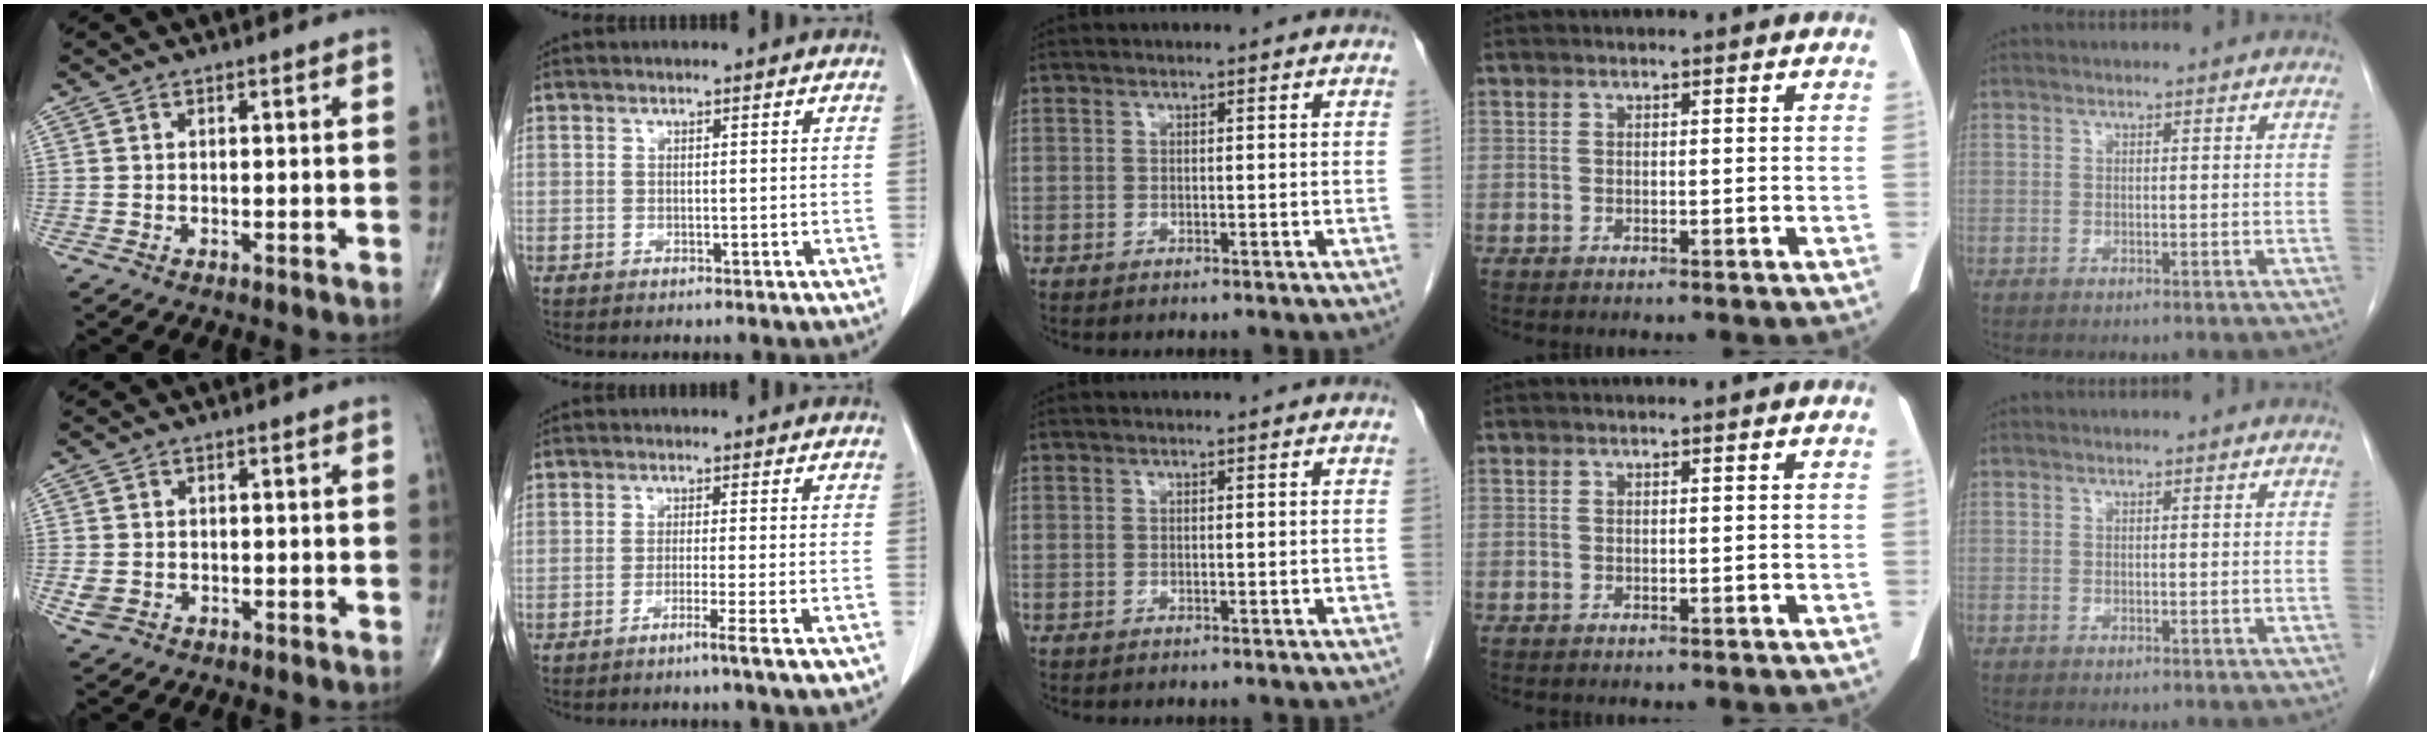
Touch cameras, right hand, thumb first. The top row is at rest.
{"thumb": {"total": 3.0, "force": [-0.8, 2.3, 1.6], "torque": [-0.038, 0.001, -0.010]}, "index": {"total": 4.5, "force": [-2.7, -1.1, 3.3], "torque": [-0.042, -0.008, -0.042]}}